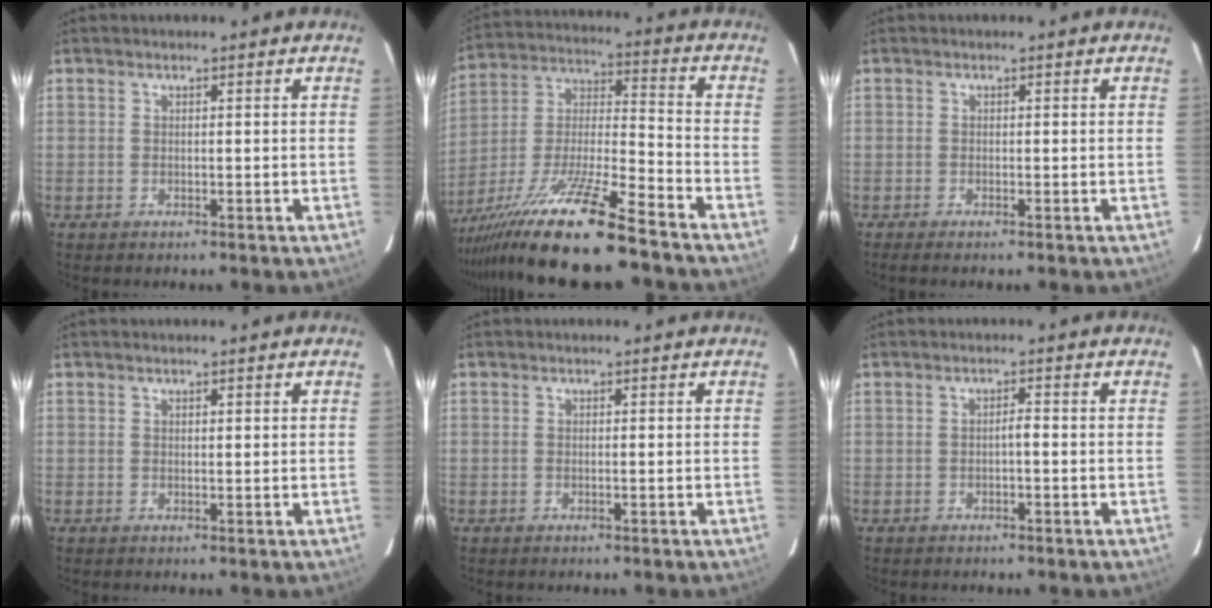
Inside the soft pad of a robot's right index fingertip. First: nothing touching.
{"total": 18.3, "force": [-14.0, 0.2, 11.8], "torque": [-0.250, -0.025, -0.258]}
{"total": 1.2, "force": [-0.9, -0.1, 0.8], "torque": [-0.014, -0.001, -0.017]}
{"total": 0.6, "force": [0.4, 0.1, 0.4], "torque": [-0.010, 0.002, 0.006]}
{"total": 0.0}
{"total": 1.1, "force": [-0.4, 0.1, 1.0], "torque": [-0.016, 0.003, -0.007]}